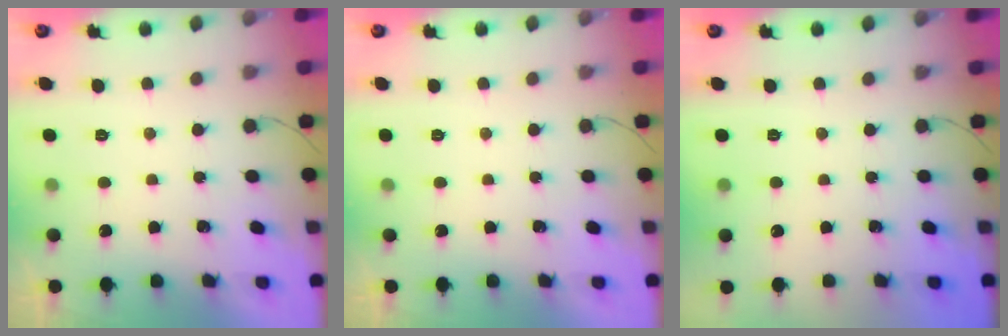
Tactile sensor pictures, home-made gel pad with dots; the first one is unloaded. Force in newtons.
{"total": 0.0}
{"total": 0.0}